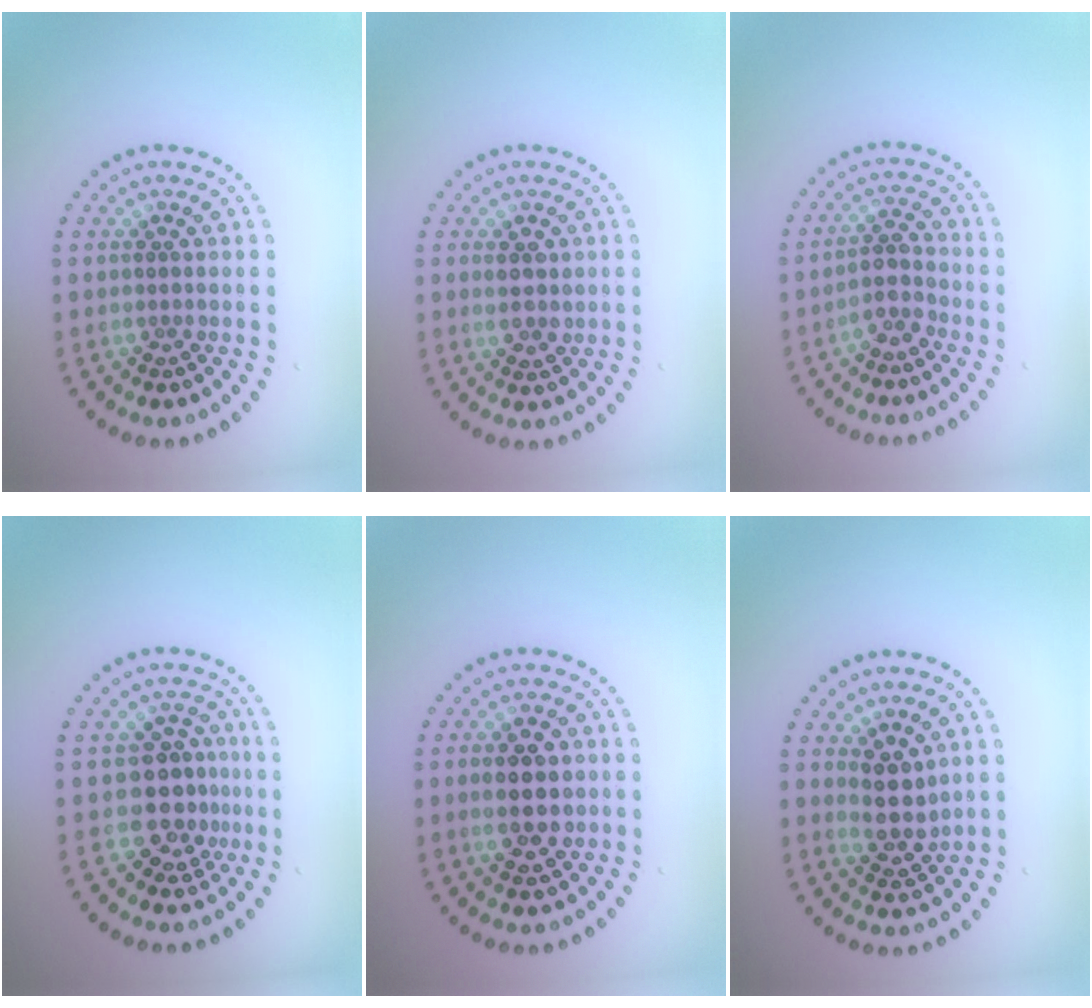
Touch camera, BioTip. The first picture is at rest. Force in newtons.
{"total": 2.3, "press": 2.2, "slide": 0.8}
{"total": 2.2, "press": 2.0, "slide": 1.0}
{"total": 3.9, "press": 3.4, "slide": 1.9}
{"total": 4.6, "press": 4.6, "slide": 0.2}
{"total": 2.9, "press": 2.5, "slide": 1.5}